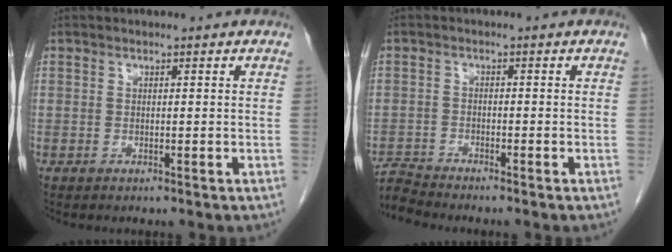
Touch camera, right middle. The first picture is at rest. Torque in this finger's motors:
{"motor_torque": [-0.01, 0.10, -0.13, -0.02]}